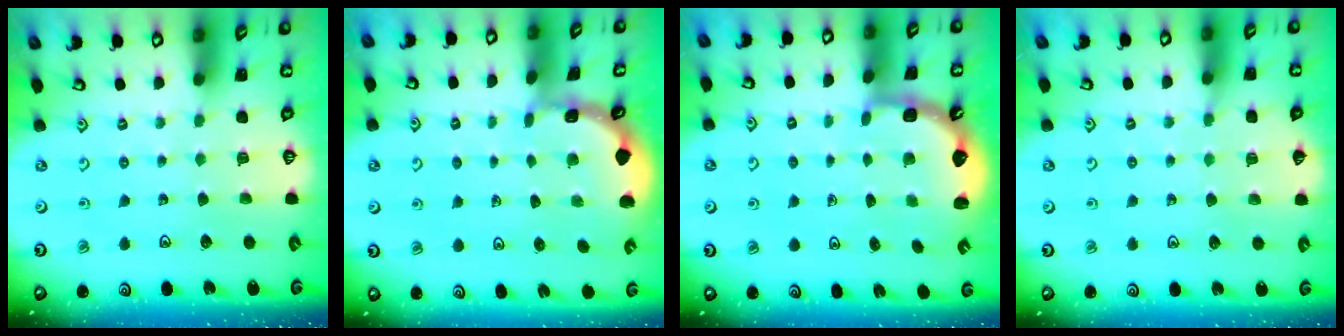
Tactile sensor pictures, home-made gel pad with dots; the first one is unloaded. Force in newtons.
{"total": 1.2, "press": 1.2, "slide": 0.2}
{"total": 2.4, "press": 2.0, "slide": 1.3}
{"total": 5.6, "press": 5.5, "slide": 0.7}